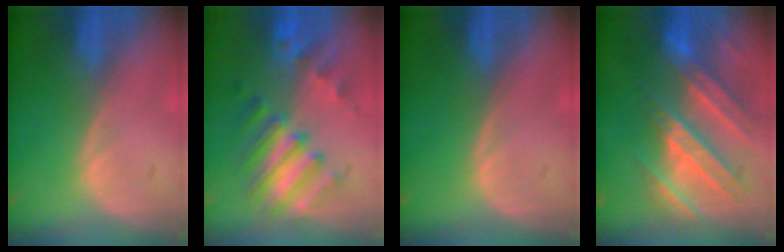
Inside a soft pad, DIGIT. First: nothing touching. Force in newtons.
{"total": 8.1, "press": 7.7, "slide": 2.7}
{"total": 0.0}
{"total": 10.5, "press": 9.6, "slide": 4.3}